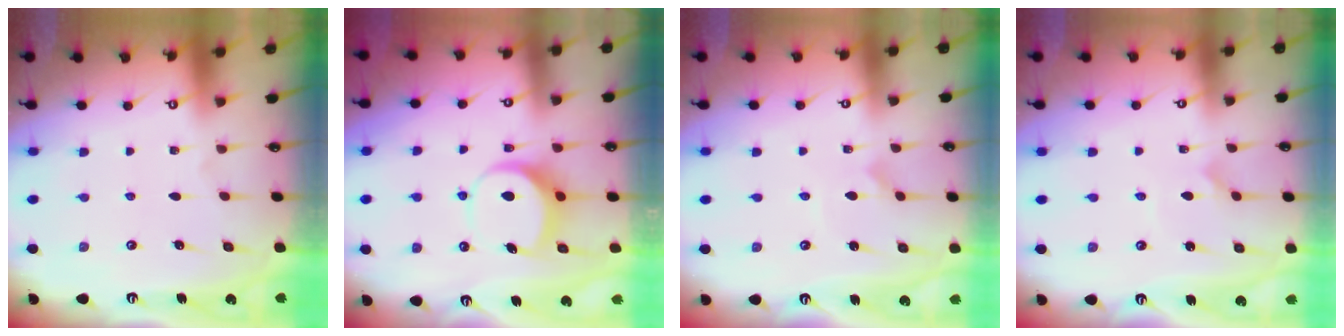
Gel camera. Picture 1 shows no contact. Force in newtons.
{"total": 7.6, "press": 7.5, "slide": 1.2}
{"total": 1.7, "press": 1.7, "slide": 0.1}
{"total": 1.8, "press": 1.8, "slide": 0.1}